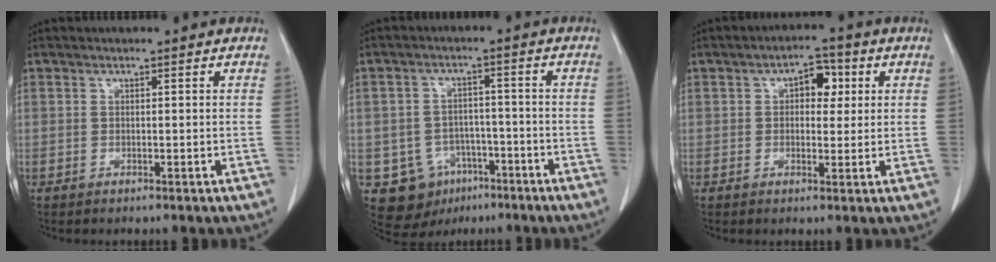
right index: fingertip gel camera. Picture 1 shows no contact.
{"total": 9.7, "force": [-4.6, 8.2, 2.6], "torque": [-0.048, 0.016, -0.057]}
{"total": 4.8, "force": [1.3, 2.7, 3.7], "torque": [-0.051, 0.016, 0.018]}